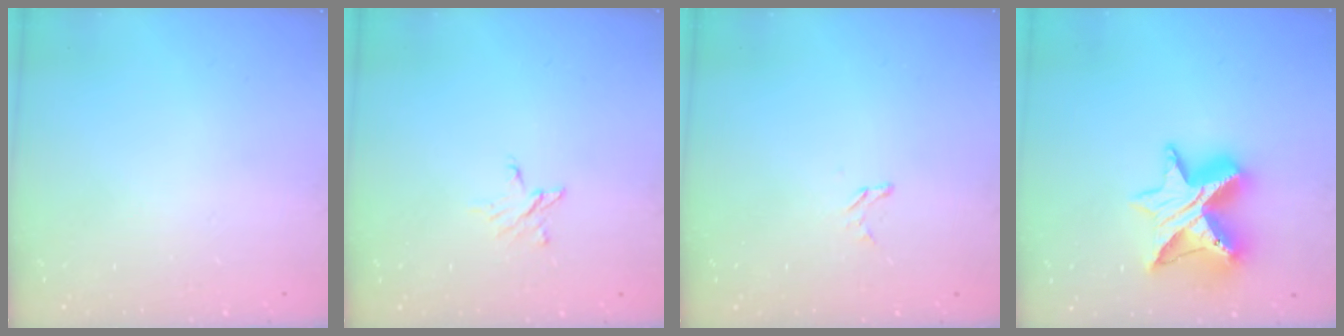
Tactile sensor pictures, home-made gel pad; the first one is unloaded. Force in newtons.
{"total": 2.5, "press": 2.5, "slide": 0.2}
{"total": 2.4, "press": 2.4, "slide": 0.2}
{"total": 12.6, "press": 12.5, "slide": 0.9}